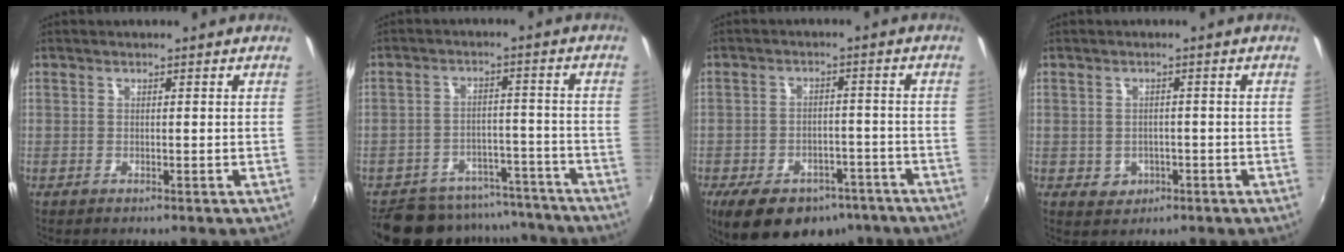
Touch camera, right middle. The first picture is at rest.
{"total": 16.9, "force": [-14.6, 6.8, 5.0], "torque": [-0.113, 0.025, -0.190]}
{"total": 16.1, "force": [-10.8, 9.1, 7.8], "torque": [-0.168, -0.001, -0.143]}
{"total": 3.7, "force": [-1.1, 3.4, 1.1], "torque": [-0.030, 0.000, -0.007]}